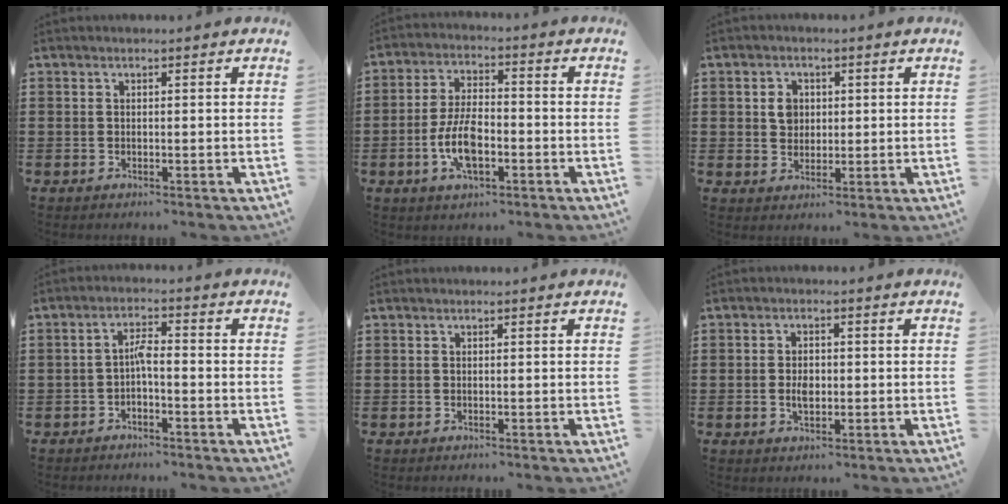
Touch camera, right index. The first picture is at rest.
{"total": 7.9, "force": [-2.5, 3.7, 6.5], "torque": [-0.151, 0.000, -0.052]}
{"total": 3.4, "force": [0.7, 2.8, 1.8], "torque": [-0.045, 0.012, 0.011]}
{"total": 2.6, "force": [-1.1, 0.7, 2.2], "torque": [-0.052, 0.006, -0.025]}
{"total": 0.0}
{"total": 2.8, "force": [-0.3, 1.7, 2.2], "torque": [-0.035, 0.001, -0.006]}